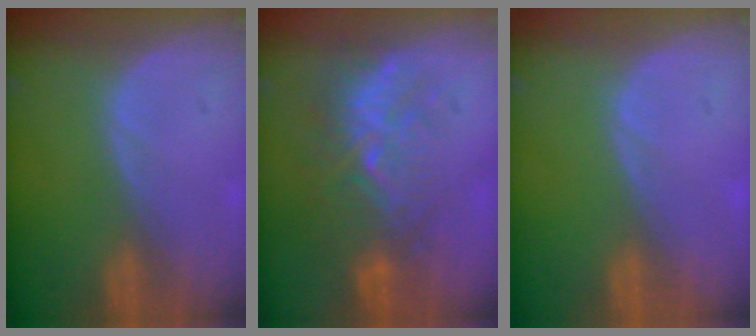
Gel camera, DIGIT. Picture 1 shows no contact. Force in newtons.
{"total": 9.1, "press": 8.5, "slide": 3.4}
{"total": 0.0}